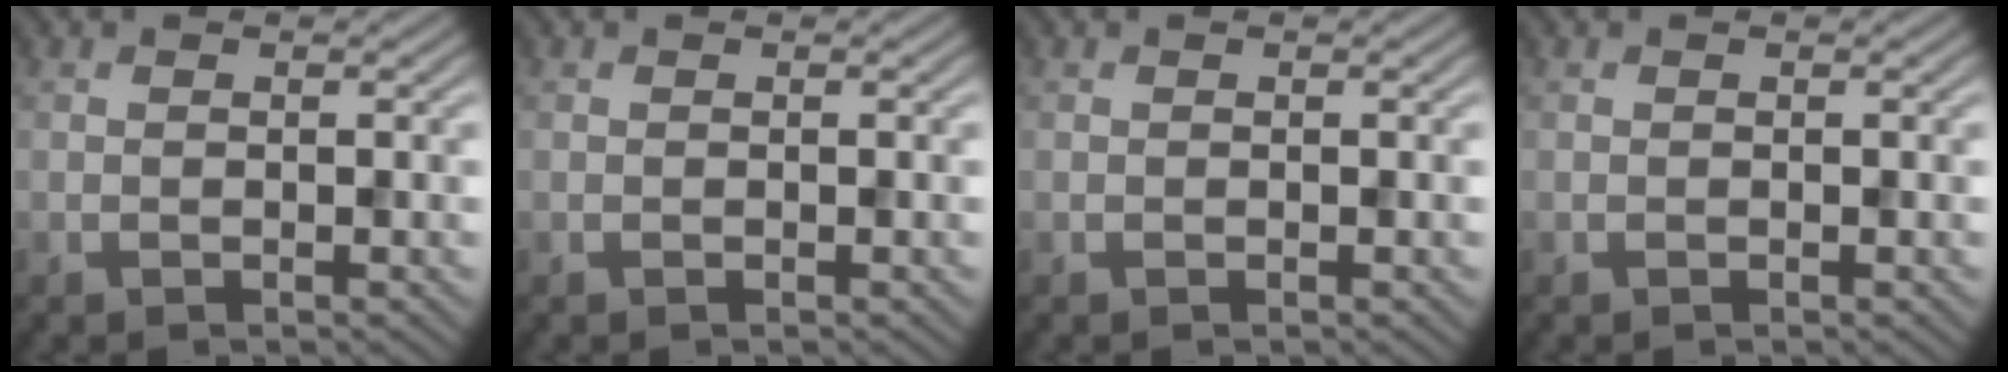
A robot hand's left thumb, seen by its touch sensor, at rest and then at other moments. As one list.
[{"total": 0.0}, {"total": 0.0}, {"total": 0.0}]